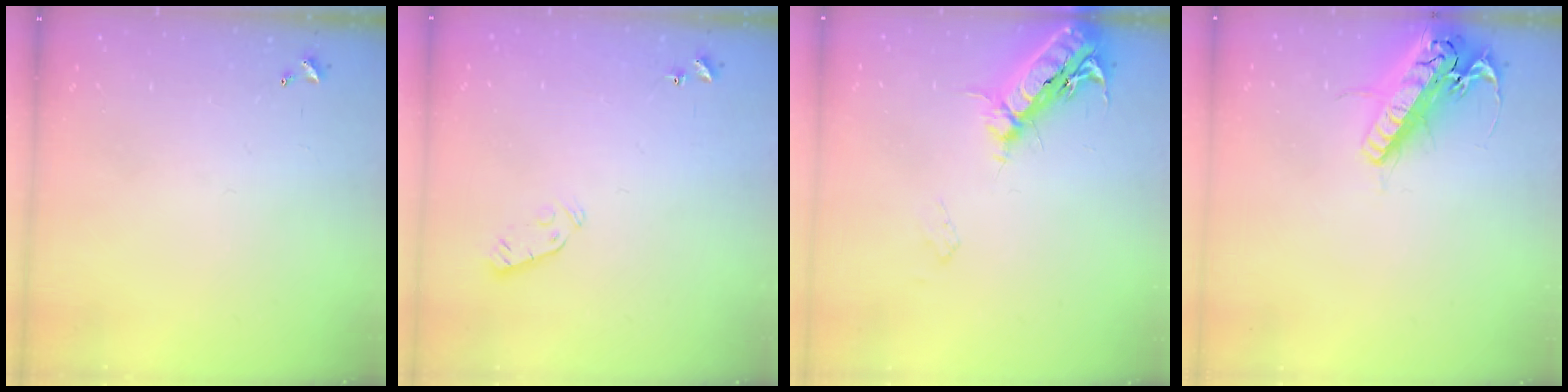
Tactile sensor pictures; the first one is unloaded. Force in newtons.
{"total": 3.3, "press": 3.1, "slide": 1.0}
{"total": 17.6, "press": 17.3, "slide": 3.5}
{"total": 21.0, "press": 20.7, "slide": 3.7}